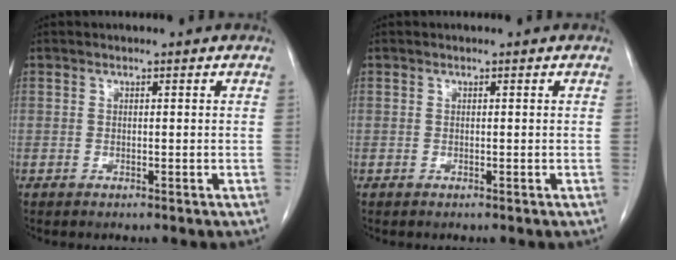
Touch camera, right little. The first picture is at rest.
{"total": 0.0}